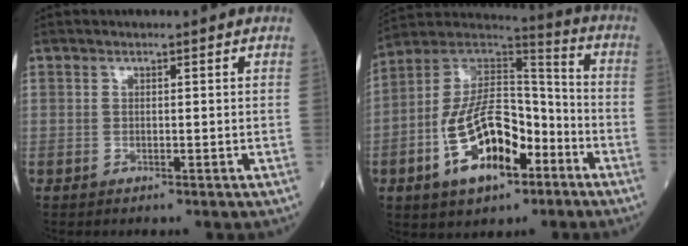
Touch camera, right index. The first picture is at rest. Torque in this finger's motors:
{"motor_torque": [1.35, -0.79, 1.05, 0.21]}